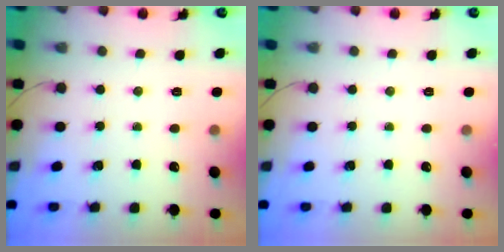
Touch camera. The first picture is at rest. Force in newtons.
{"total": 0.0}